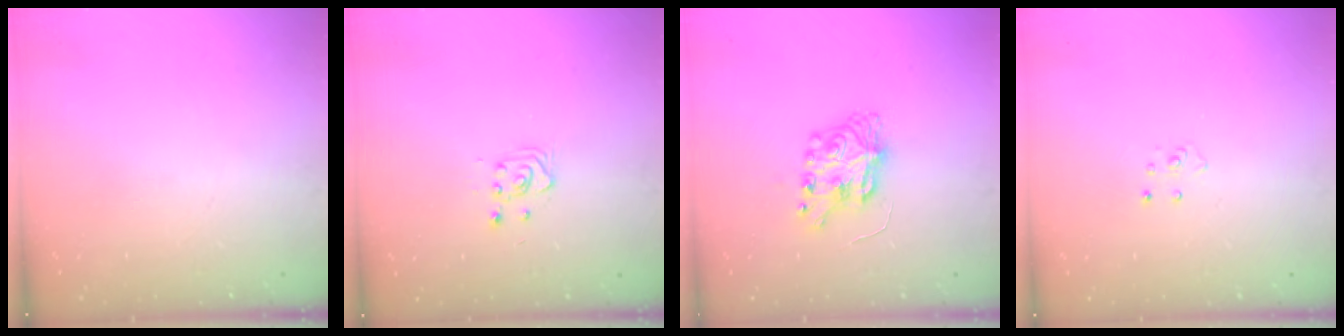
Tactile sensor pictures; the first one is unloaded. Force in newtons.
{"total": 2.8, "press": 2.7, "slide": 0.7}
{"total": 7.9, "press": 7.9, "slide": 0.2}
{"total": 3.6, "press": 3.6, "slide": 0.3}